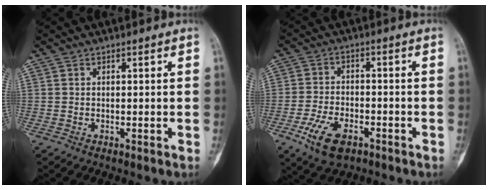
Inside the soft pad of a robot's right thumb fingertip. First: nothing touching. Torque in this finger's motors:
{"motor_torque": [-0.07, 0.23, 0.35, 0.20, -0.01]}